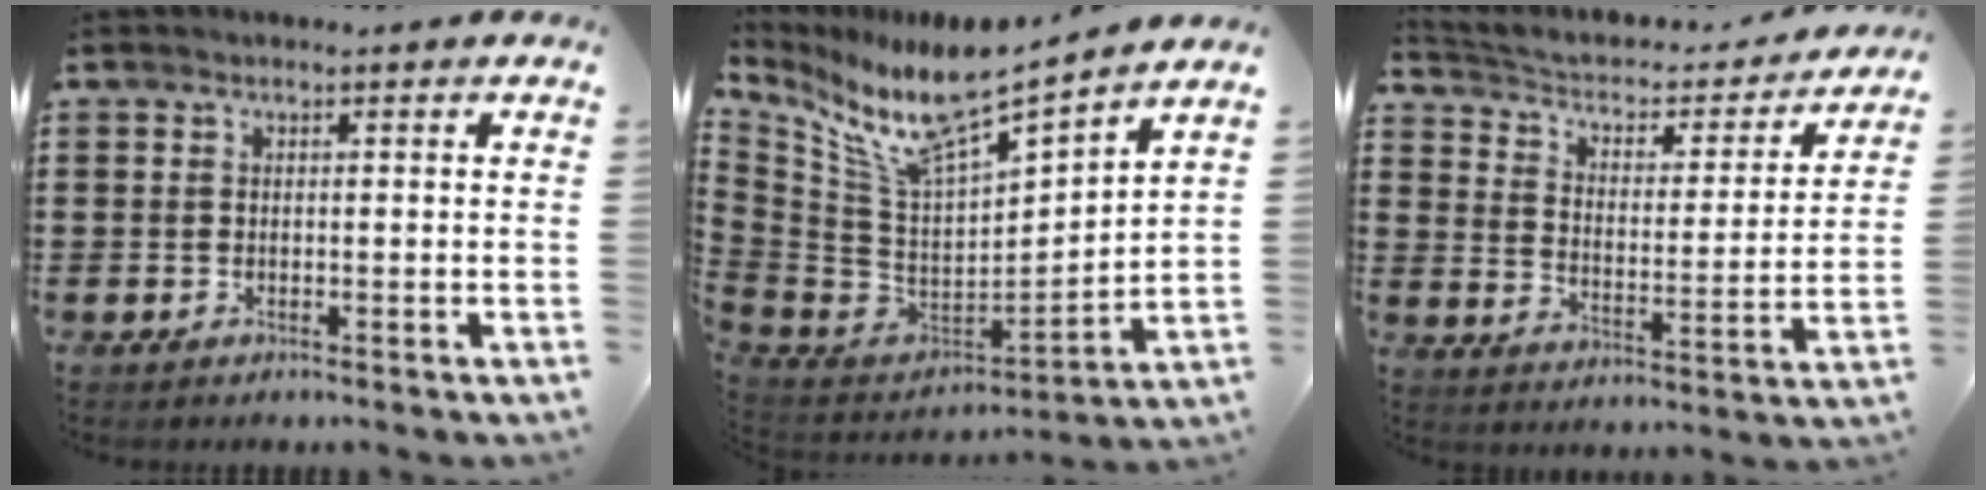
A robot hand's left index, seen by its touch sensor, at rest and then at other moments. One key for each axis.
{"total": 11.0, "fx": 8.6, "fy": 1.9, "fz": 6.5, "tx": -0.168, "ty": -0.069, "tz": 0.146}
{"total": 3.0, "fx": 2.0, "fy": 1.7, "fz": 1.5, "tx": -0.044, "ty": -0.016, "tz": 0.024}